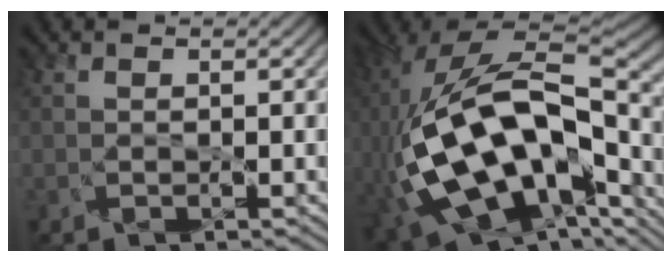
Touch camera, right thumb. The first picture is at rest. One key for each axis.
{"total": 17.2, "fx": -3.4, "fy": 9.6, "fz": 13.9, "tx": -0.305, "ty": -0.016, "tz": -0.033}